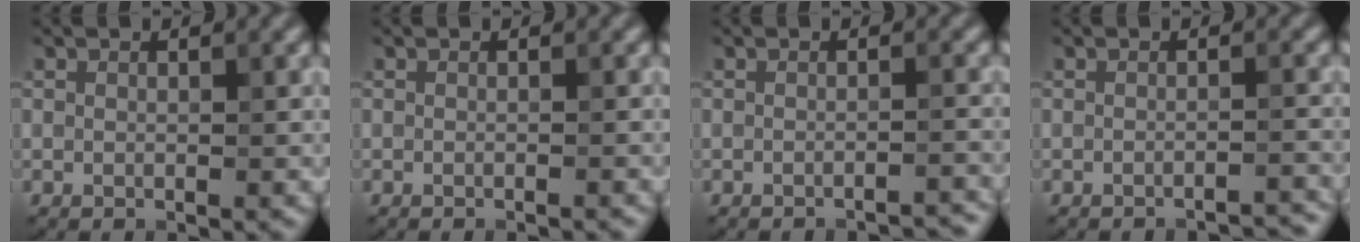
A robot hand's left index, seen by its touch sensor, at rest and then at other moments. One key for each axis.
{"total": 0.9, "fx": -0.7, "fy": 0.2, "fz": 0.5, "tx": 0.001, "ty": -0.004, "tz": -0.015}
{"total": 2.8, "fx": -2.6, "fy": 0.4, "fz": 1.0, "tx": -0.003, "ty": 0.009, "tz": -0.035}
{"total": 2.9, "fx": -2.7, "fy": 0.3, "fz": 1.0, "tx": -0.001, "ty": 0.009, "tz": -0.036}